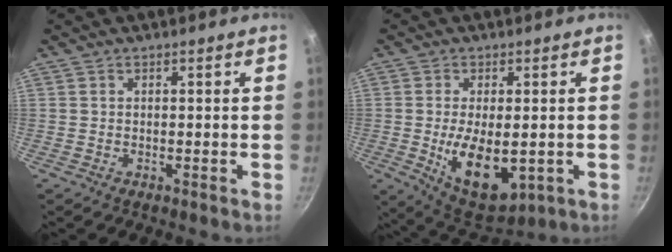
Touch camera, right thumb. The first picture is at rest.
{"total": 12.3, "force": [-1.9, 6.3, 10.4], "torque": [-0.156, -0.007, -0.011]}